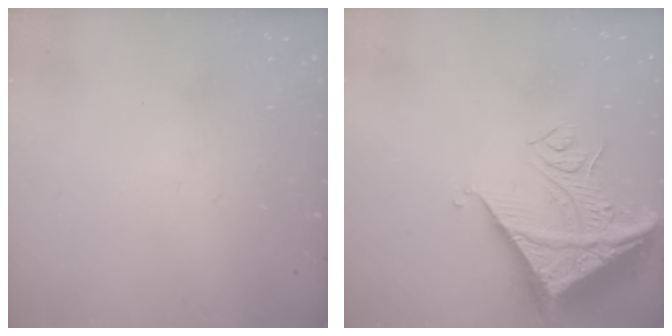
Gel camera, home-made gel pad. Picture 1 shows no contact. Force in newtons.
{"total": 14.2, "press": 14.1, "slide": 1.9}